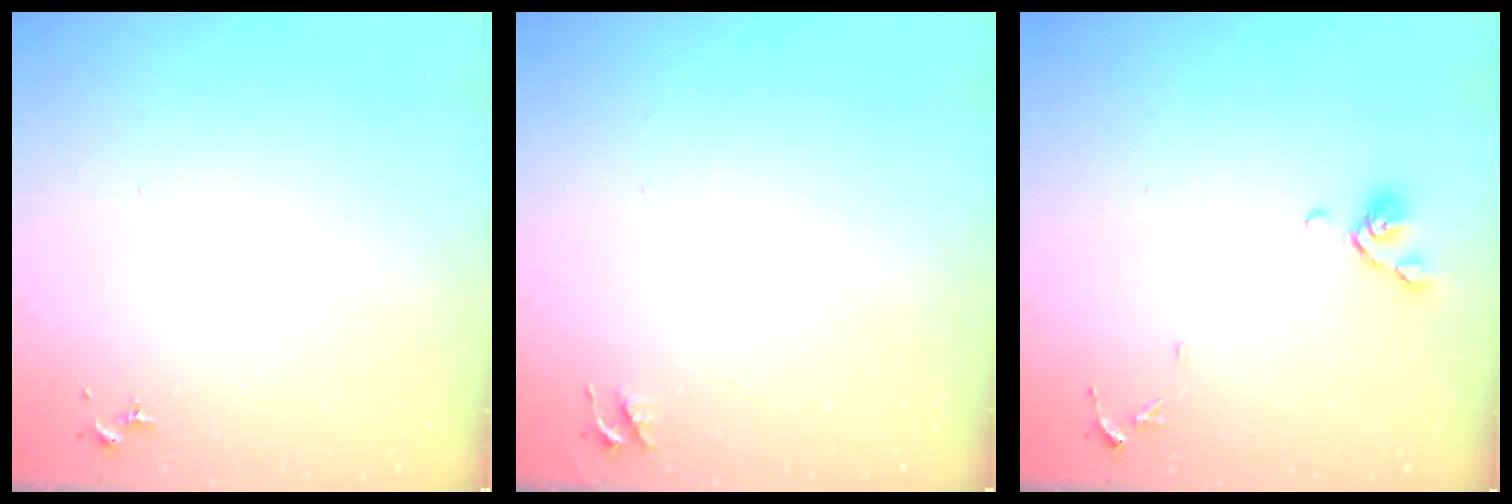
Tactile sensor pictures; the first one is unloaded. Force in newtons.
{"total": 3.5, "press": 3.5, "slide": 0.4}
{"total": 7.7, "press": 7.6, "slide": 1.4}